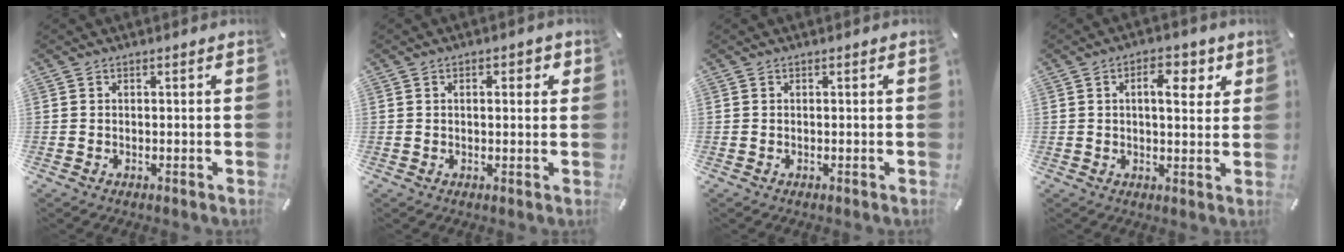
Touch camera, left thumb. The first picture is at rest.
{"total": 2.8, "force": [0.7, 1.4, 2.3], "torque": [-0.031, 0.003, 0.006]}
{"total": 0.0}
{"total": 7.4, "force": [2.6, 3.8, 5.8], "torque": [-0.084, -0.004, 0.035]}